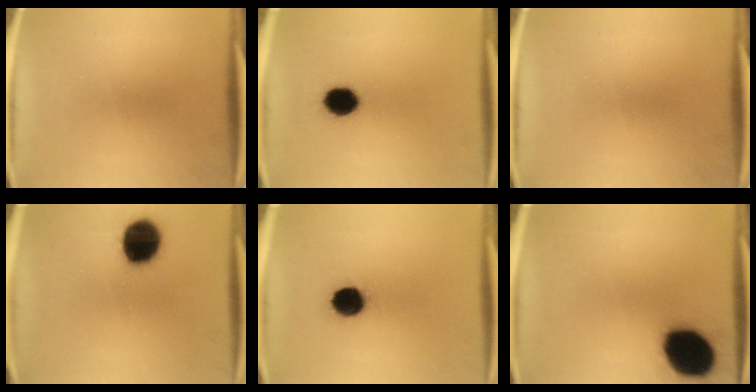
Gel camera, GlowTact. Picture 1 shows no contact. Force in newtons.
{"total": 8.2}
{"total": 0.0}
{"total": 15.1}
{"total": 9.5}
{"total": 19.1}